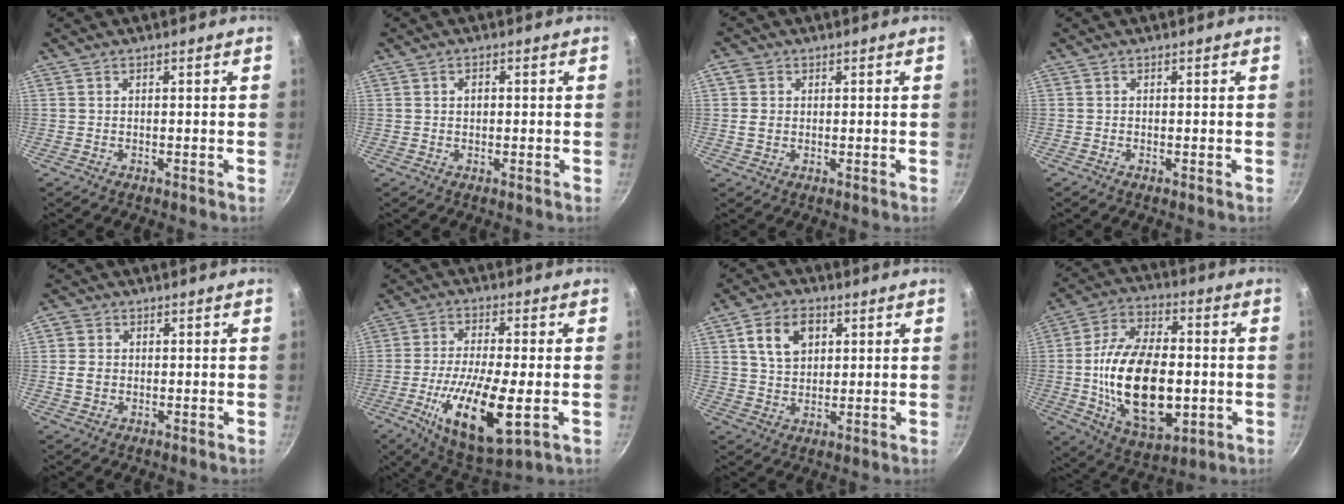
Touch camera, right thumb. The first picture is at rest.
{"total": 1.3, "force": [0.2, 1.0, 0.9], "torque": [-0.011, 0.003, 0.002]}
{"total": 3.3, "force": [0.3, 2.9, 1.6], "torque": [-0.019, 0.000, 0.000]}
{"total": 0.0}
{"total": 4.0, "force": [0.0, 3.4, 2.0], "torque": [-0.023, 0.003, -0.005]}
{"total": 17.4, "force": [-4.3, 5.6, 15.8], "torque": [-0.291, 0.002, -0.076]}
{"total": 8.8, "force": [3.1, 6.2, 5.5], "torque": [-0.078, -0.002, 0.053]}
{"total": 22.7, "force": [-2.3, 13.2, 18.4], "torque": [-0.310, 0.009, -0.030]}